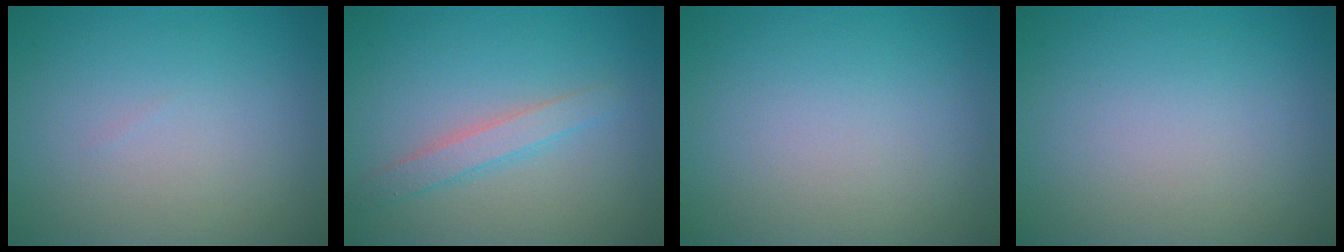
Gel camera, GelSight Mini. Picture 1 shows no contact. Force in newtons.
{"total": 2.0, "press": 2.0, "slide": 0.1}
{"total": 0.0}
{"total": 0.0}